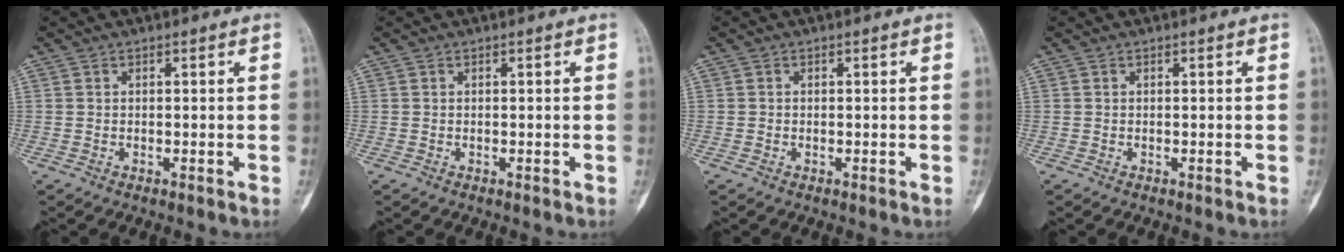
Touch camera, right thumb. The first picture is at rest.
{"total": 0.0}
{"total": 0.0}
{"total": 0.0}